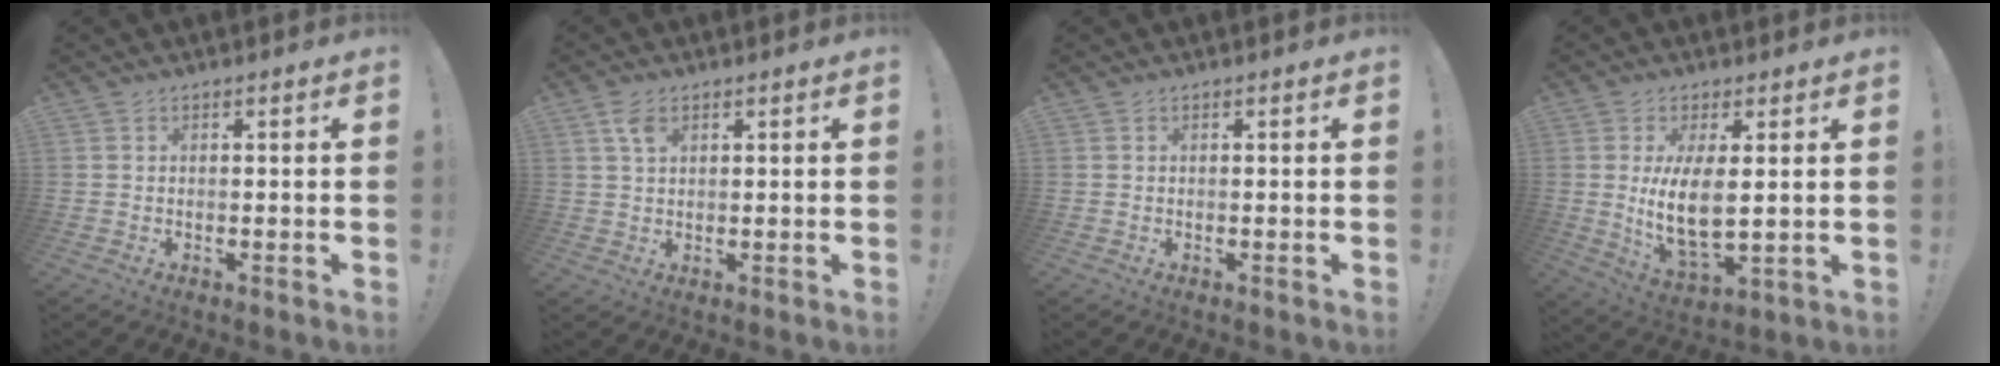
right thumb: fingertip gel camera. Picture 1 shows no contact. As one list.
[{"total": 4.2, "force": [2.2, 2.2, 2.9], "torque": [-0.052, -0.003, 0.041]}, {"total": 0.0}, {"total": 11.3, "force": [1.8, 4.6, 10.2], "torque": [-0.206, -0.025, 0.030]}]